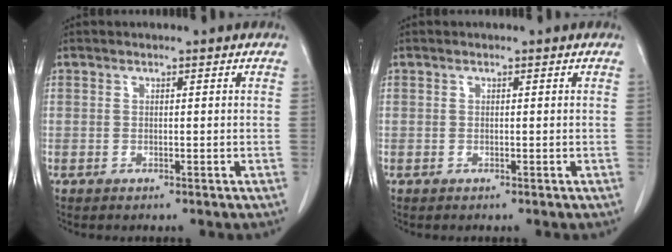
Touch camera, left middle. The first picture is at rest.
{"total": 0.0}